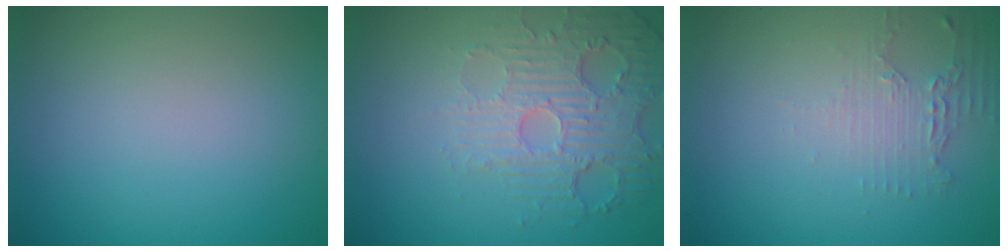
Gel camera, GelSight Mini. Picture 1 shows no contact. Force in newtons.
{"total": 5.5, "press": 3.7, "slide": 4.1}
{"total": 2.2, "press": 1.7, "slide": 1.4}